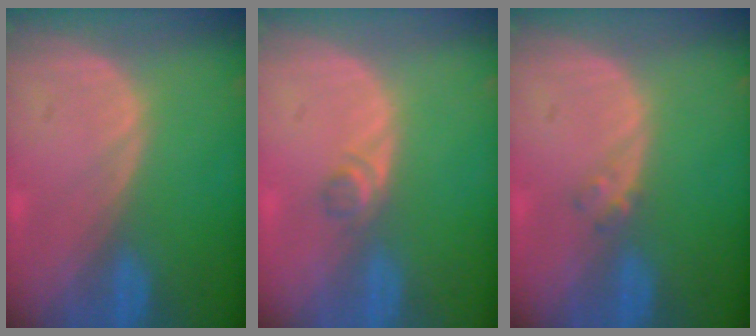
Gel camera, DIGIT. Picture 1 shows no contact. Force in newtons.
{"total": 1.8, "press": 1.5, "slide": 0.9}
{"total": 1.2, "press": 1.2, "slide": 0.2}